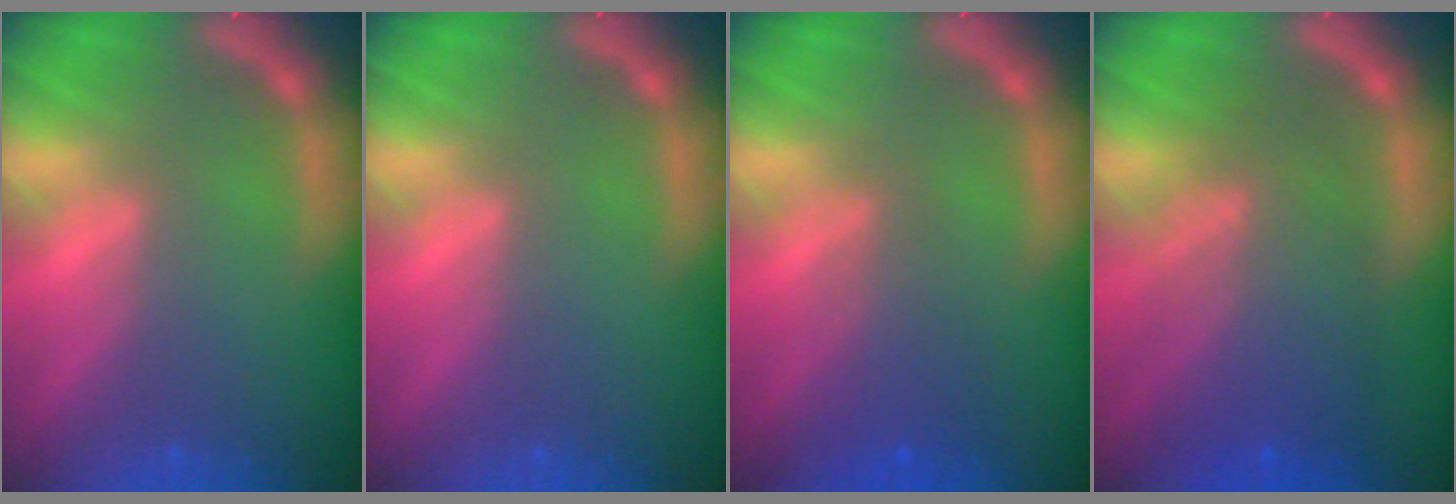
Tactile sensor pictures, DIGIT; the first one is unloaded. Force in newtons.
{"total": 0.0}
{"total": 3.0}
{"total": 8.1}